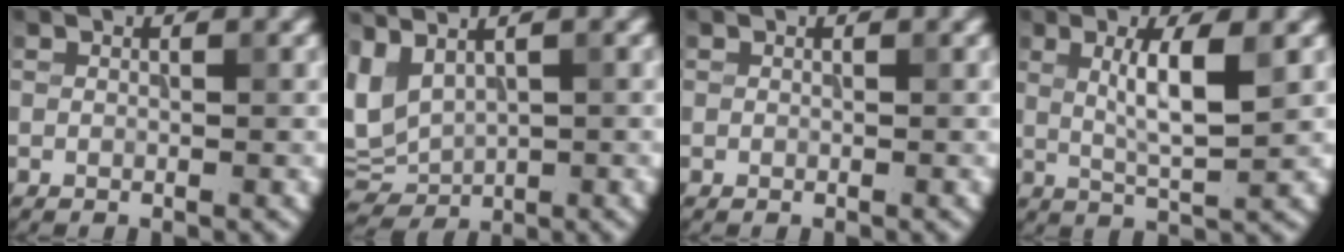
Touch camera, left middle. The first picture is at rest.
{"total": 4.6, "force": [1.9, 2.6, 3.3], "torque": [-0.080, 0.003, 0.042]}
{"total": 0.6, "force": [0.1, 0.6, -0.1], "torque": [0.009, -0.001, -0.002]}
{"total": 4.5, "force": [1.1, 0.9, 4.3], "torque": [-0.079, -0.002, 0.021]}